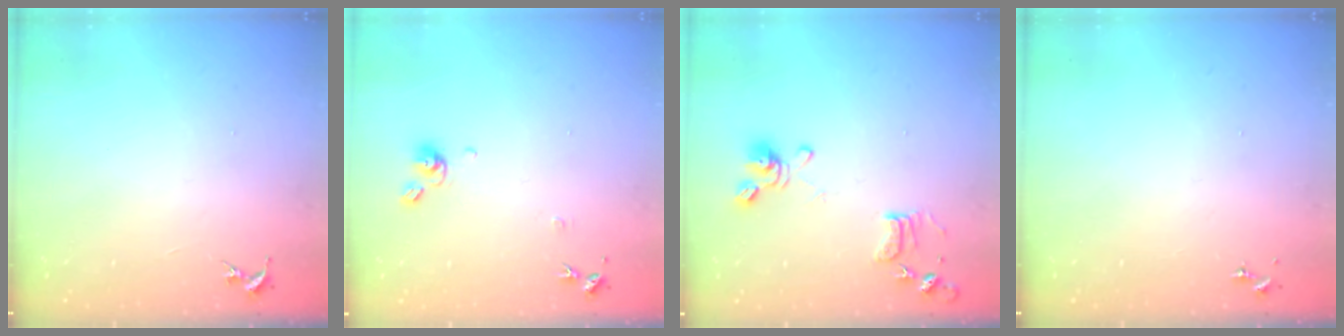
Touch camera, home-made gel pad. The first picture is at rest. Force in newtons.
{"total": 7.9, "press": 7.9, "slide": 0.8}
{"total": 11.9, "press": 11.8, "slide": 1.3}
{"total": 0.0}